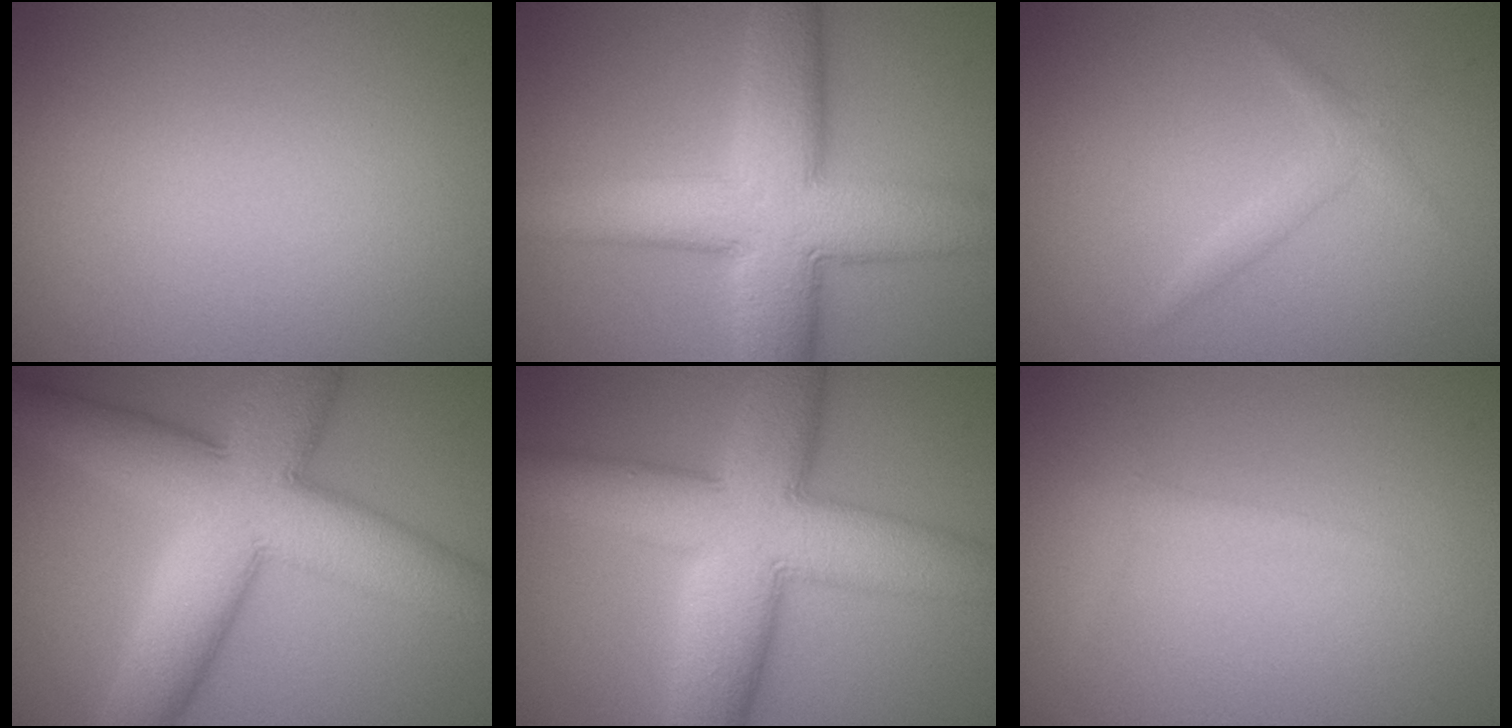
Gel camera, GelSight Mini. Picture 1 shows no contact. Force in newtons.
{"total": 10.8, "press": 10.8, "slide": 0.4}
{"total": 1.4, "press": 1.4, "slide": 0.1}
{"total": 11.5, "press": 11.5, "slide": 0.1}
{"total": 11.3, "press": 11.3, "slide": 0.1}
{"total": 1.0, "press": 1.0, "slide": 0.1}